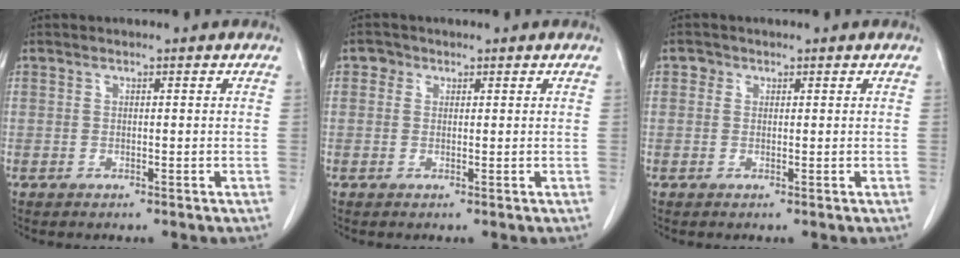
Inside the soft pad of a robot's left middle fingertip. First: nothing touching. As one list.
[{"total": 1.4, "force": [0.6, 1.3, 0.3], "torque": [0.003, 0.003, 0.004]}, {"total": 1.1, "force": [0.4, 1.0, 0.2], "torque": [0.006, 0.003, 0.002]}]